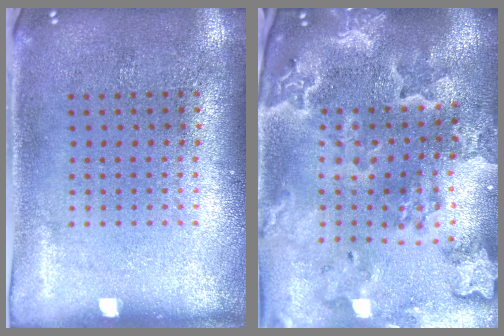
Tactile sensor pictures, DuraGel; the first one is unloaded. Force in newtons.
{"total": 3.3, "press": 3.0, "slide": 1.3}